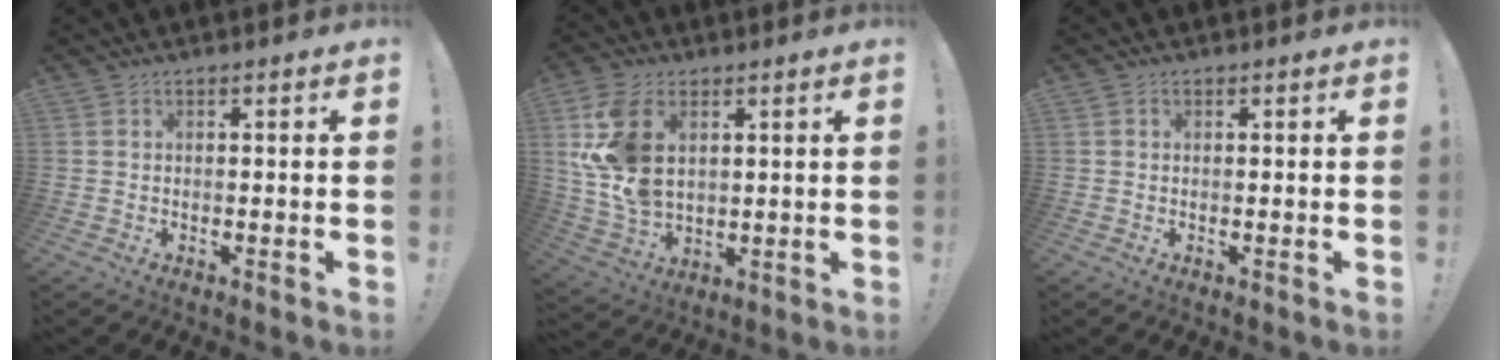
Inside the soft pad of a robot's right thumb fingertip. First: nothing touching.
{"total": 14.2, "force": [4.3, 9.0, 10.1], "torque": [-0.205, -0.020, 0.081]}
{"total": 0.0}